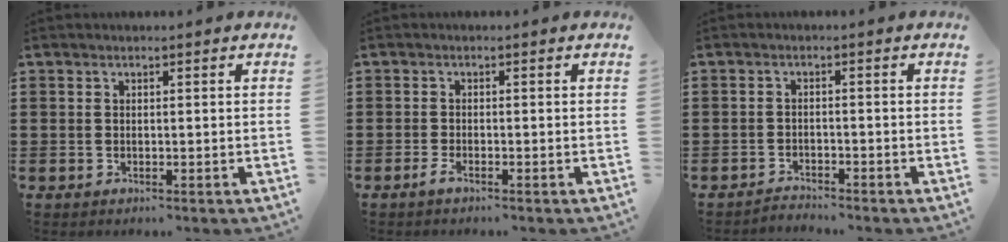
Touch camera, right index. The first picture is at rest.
{"total": 1.3, "force": [-1.0, 0.1, 0.9], "torque": [-0.023, -0.006, -0.021]}
{"total": 1.9, "force": [-1.9, 0.1, -0.1], "torque": [-0.003, 0.002, -0.041]}